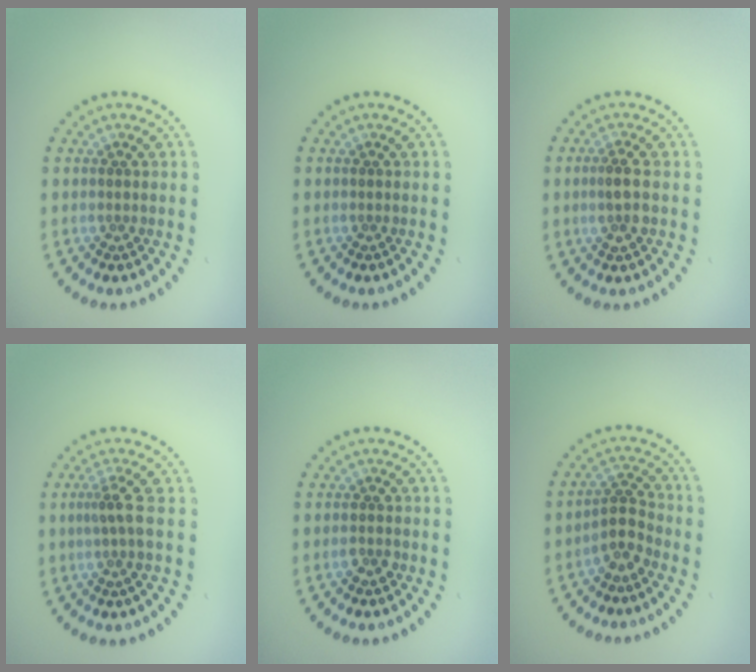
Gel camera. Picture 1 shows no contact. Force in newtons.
{"total": 0.0}
{"total": 2.1, "press": 2.0, "slide": 0.8}
{"total": 2.0, "press": 1.5, "slide": 1.3}
{"total": 1.2, "press": 1.2, "slide": 0.1}
{"total": 2.5, "press": 2.0, "slide": 1.5}